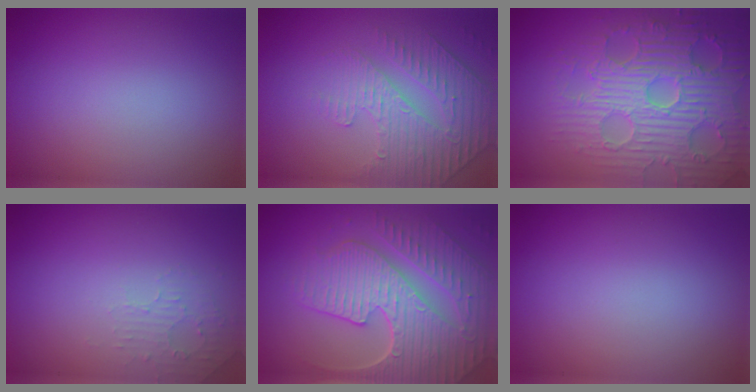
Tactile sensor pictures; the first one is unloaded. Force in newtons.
{"total": 4.5, "press": 3.5, "slide": 2.9}
{"total": 8.3, "press": 6.4, "slide": 5.2}
{"total": 1.6, "press": 1.6, "slide": 0.4}
{"total": 9.3, "press": 6.3, "slide": 6.9}
{"total": 0.0}